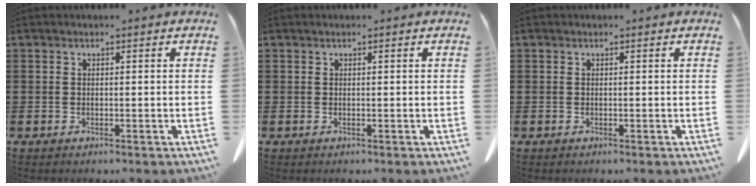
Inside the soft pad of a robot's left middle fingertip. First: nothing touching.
{"total": 0.0}
{"total": 0.0}